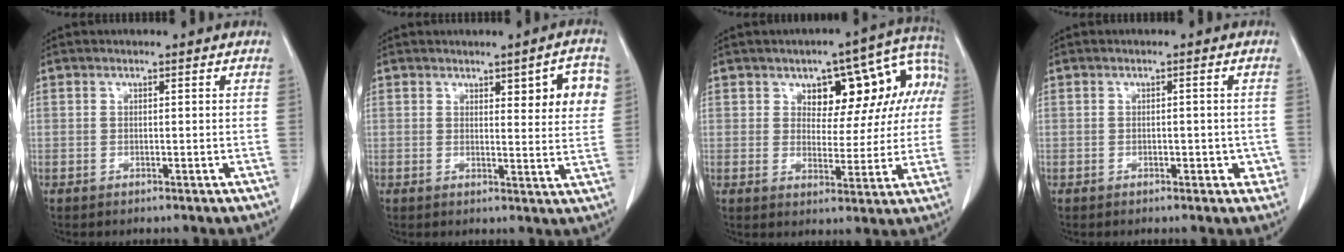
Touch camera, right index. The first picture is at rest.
{"total": 6.9, "force": [2.6, 1.7, 6.2], "torque": [-0.067, 0.005, 0.029]}
{"total": 12.6, "force": [3.8, 6.9, 9.8], "torque": [-0.109, 0.046, 0.053]}
{"total": 3.2, "force": [-1.0, 1.8, 2.4], "torque": [-0.019, 0.003, -0.011]}